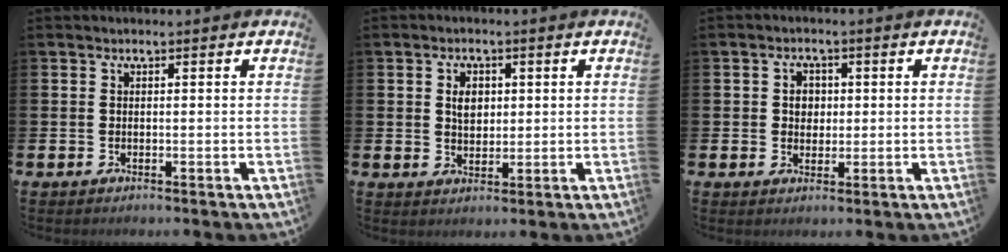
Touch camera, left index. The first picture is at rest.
{"total": 2.8, "force": [0.8, 2.0, 1.8], "torque": [-0.015, -0.002, 0.008]}
{"total": 2.5, "force": [0.5, 2.2, 1.2], "torque": [-0.012, 0.004, 0.001]}